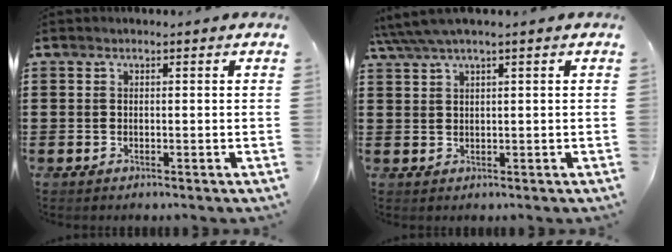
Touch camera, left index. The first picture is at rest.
{"total": 2.2, "force": [1.3, 0.0, 1.8], "torque": [-0.036, 0.001, 0.023]}